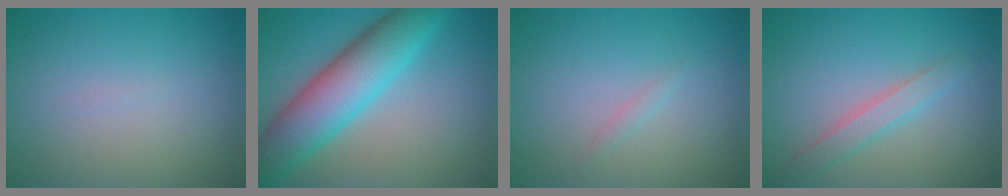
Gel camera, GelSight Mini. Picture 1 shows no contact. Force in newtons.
{"total": 8.8, "press": 8.8, "slide": 0.0}
{"total": 0.6, "press": 0.6, "slide": 0.1}
{"total": 2.2, "press": 2.2, "slide": 0.1}